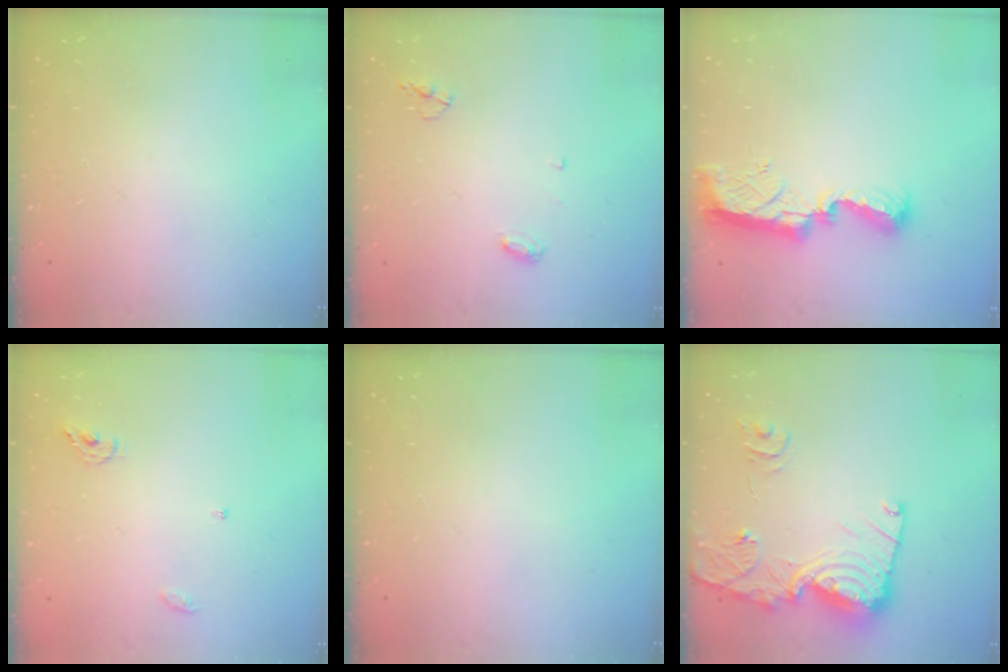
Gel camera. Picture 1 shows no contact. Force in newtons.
{"total": 4.0, "press": 3.9, "slide": 0.3}
{"total": 9.4, "press": 9.4, "slide": 0.4}
{"total": 5.5, "press": 5.5, "slide": 0.4}
{"total": 0.0}
{"total": 16.2, "press": 16.2, "slide": 1.6}